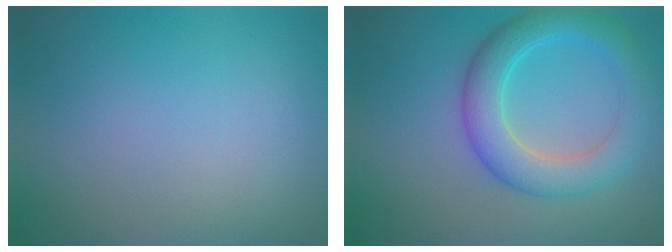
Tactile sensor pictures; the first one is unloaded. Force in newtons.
{"total": 5.7, "press": 5.7, "slide": 0.2}